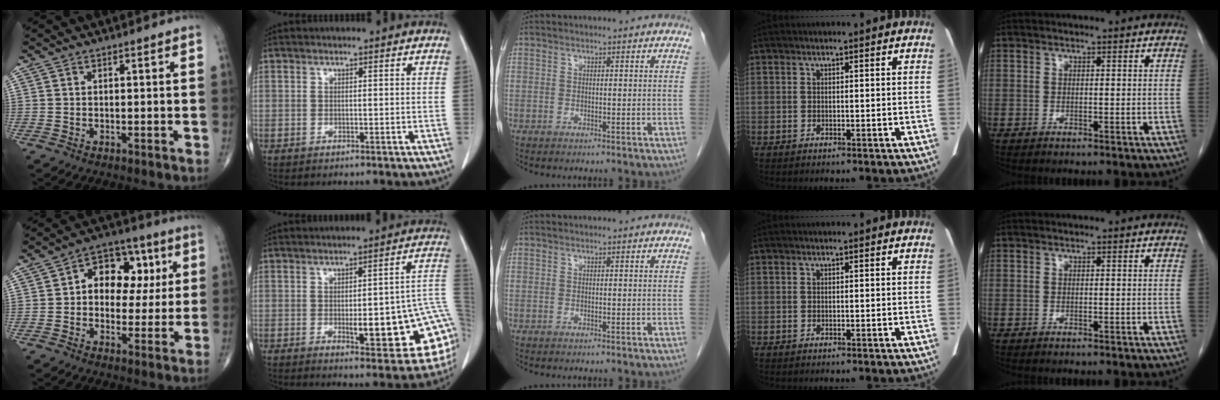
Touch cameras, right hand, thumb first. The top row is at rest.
{"thumb": {"total": 12.8, "force": [2.4, 9.0, 8.8], "torque": [-0.070, 0.017, 0.027]}, "index": {"total": 17.6, "force": [-3.2, 3.9, 16.9], "torque": [-0.137, 0.023, -0.024]}}